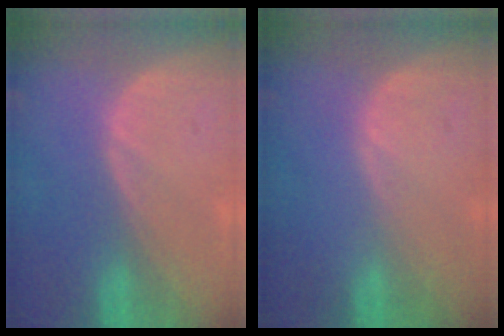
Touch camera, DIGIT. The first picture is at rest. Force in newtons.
{"total": 0.0}